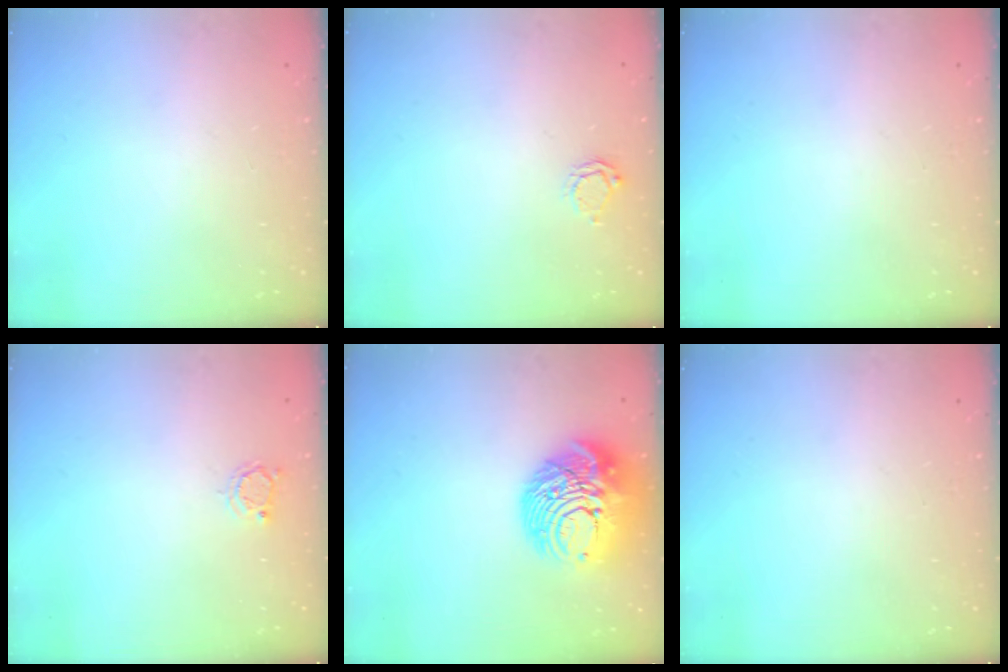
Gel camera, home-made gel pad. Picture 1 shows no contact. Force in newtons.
{"total": 3.6, "press": 3.6, "slide": 0.4}
{"total": 0.0}
{"total": 3.0, "press": 3.0, "slide": 0.4}
{"total": 16.5, "press": 16.4, "slide": 1.5}
{"total": 0.0}